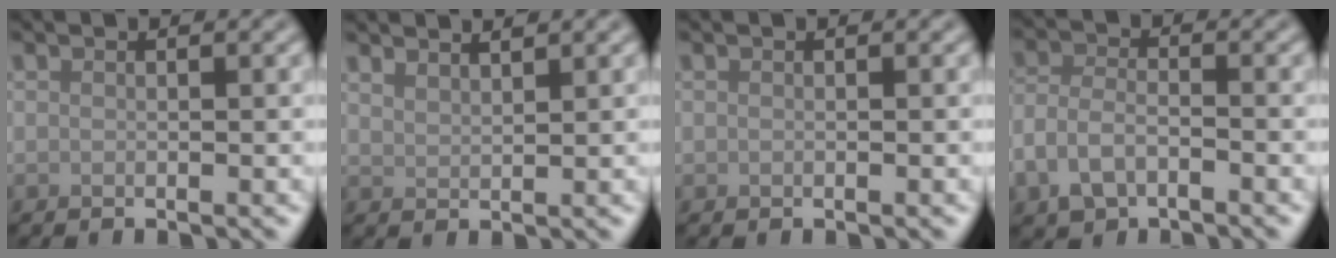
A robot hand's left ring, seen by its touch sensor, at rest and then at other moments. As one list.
[{"total": 1.8, "force": [1.7, 0.2, 0.4], "torque": [-0.005, 0.000, 0.030]}, {"total": 0.0}, {"total": 3.5, "force": [-2.0, 1.9, 2.2], "torque": [-0.043, 0.001, -0.050]}]